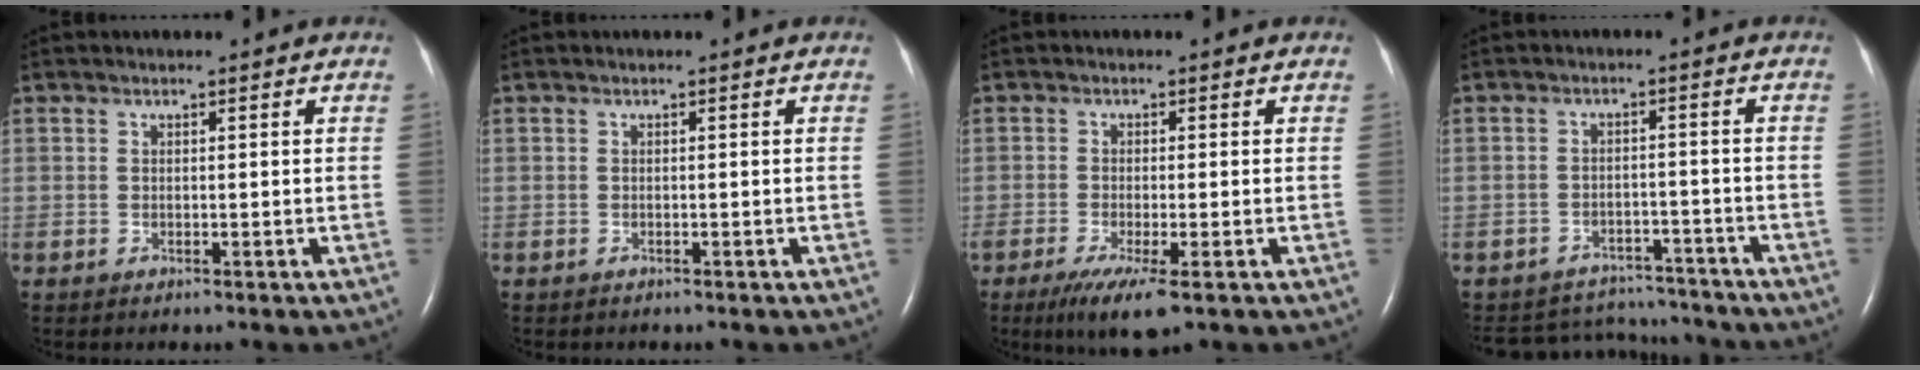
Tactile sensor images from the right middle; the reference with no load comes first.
{"total": 0.0}
{"total": 5.9, "force": [-3.3, 0.8, 4.8], "torque": [-0.088, -0.018, -0.054]}
{"total": 10.6, "force": [-10.2, 2.7, 0.2], "torque": [-0.011, 0.016, -0.138]}